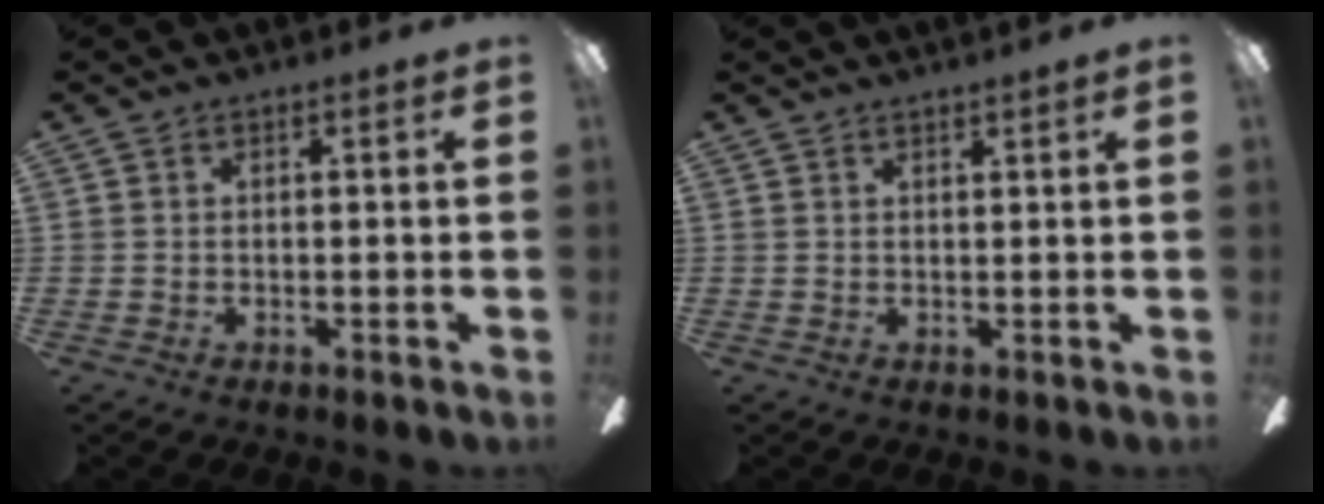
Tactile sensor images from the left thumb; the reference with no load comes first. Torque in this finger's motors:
{"motor_torque": [0.77, 0.05, 0.26, -0.36, 0.00]}